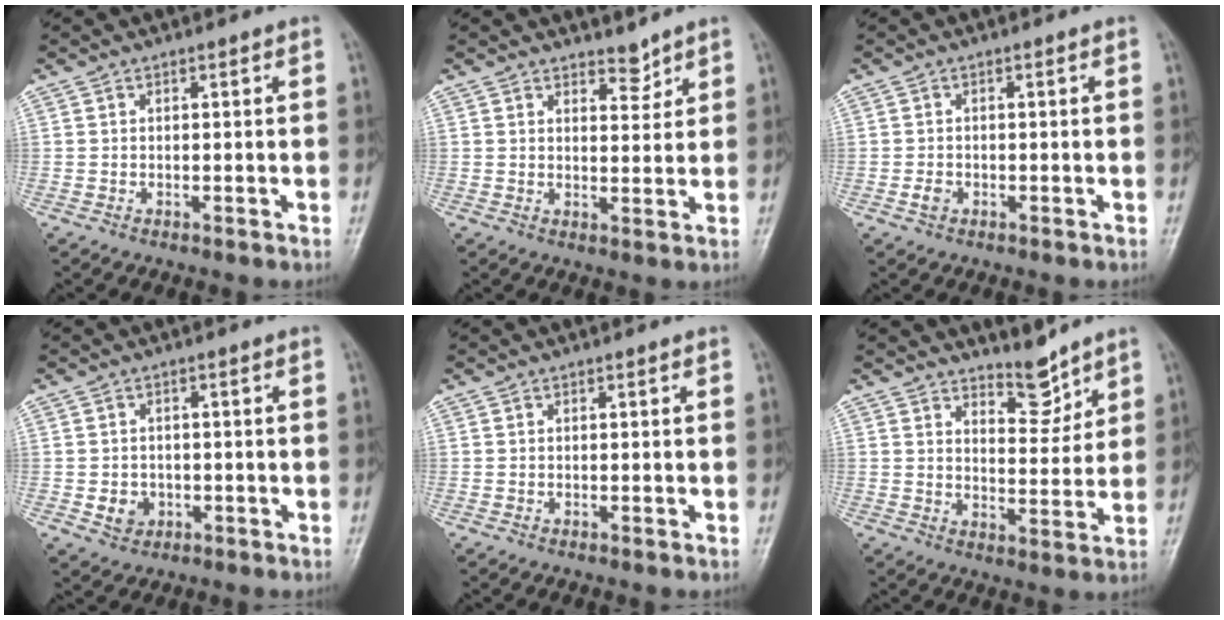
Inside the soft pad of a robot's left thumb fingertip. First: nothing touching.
{"total": 3.1, "force": [2.7, 1.3, 0.9], "torque": [0.002, -0.022, 0.042]}
{"total": 1.5, "force": [-0.5, 1.1, 0.8], "torque": [-0.012, 0.001, -0.011]}
{"total": 3.6, "force": [-0.8, 3.2, 1.6], "torque": [-0.013, 0.003, -0.006]}
{"total": 0.0}
{"total": 6.1, "force": [5.2, 2.2, 2.4], "torque": [-0.017, -0.051, 0.091]}